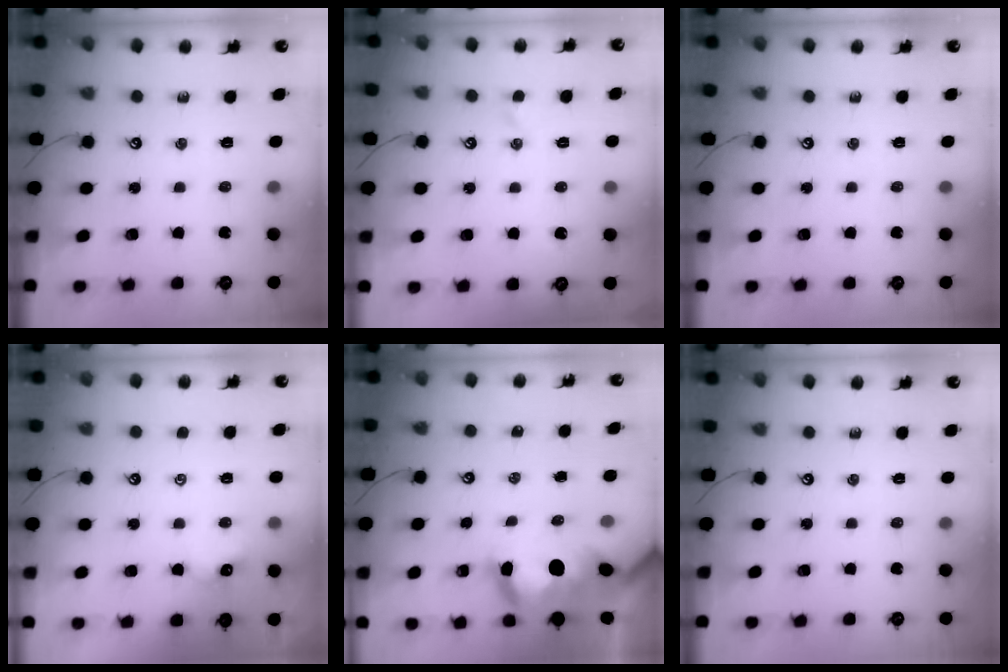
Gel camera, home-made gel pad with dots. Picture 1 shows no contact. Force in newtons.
{"total": 0.9, "press": 0.7, "slide": 0.6}
{"total": 0.0}
{"total": 0.9, "press": 0.9, "slide": 0.2}
{"total": 12.2, "press": 12.2, "slide": 1.4}
{"total": 0.0}